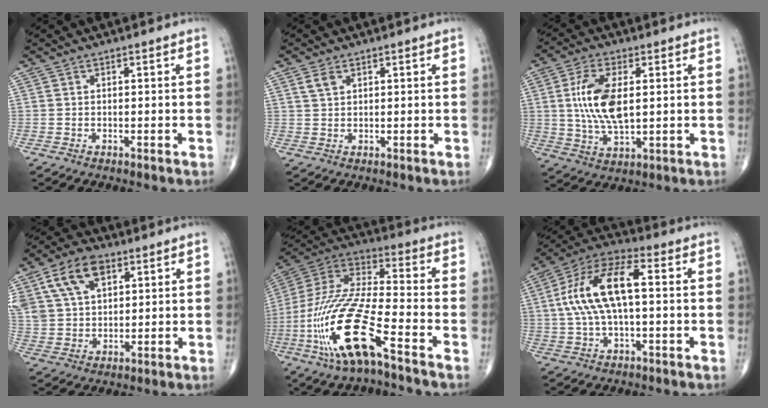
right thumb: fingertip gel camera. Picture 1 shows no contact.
{"total": 2.2, "force": [1.2, 1.3, 1.3], "torque": [-0.026, 0.001, 0.028]}
{"total": 11.8, "force": [1.6, 5.5, 10.3], "torque": [-0.205, -0.009, 0.035]}
{"total": 13.0, "force": [6.1, 7.9, 8.4], "torque": [-0.149, -0.006, 0.117]}
{"total": 21.7, "force": [-9.6, 5.3, 18.7], "torque": [-0.441, 0.021, -0.183]}
{"total": 14.6, "force": [1.2, 6.1, 13.2], "torque": [-0.269, 0.040, 0.019]}